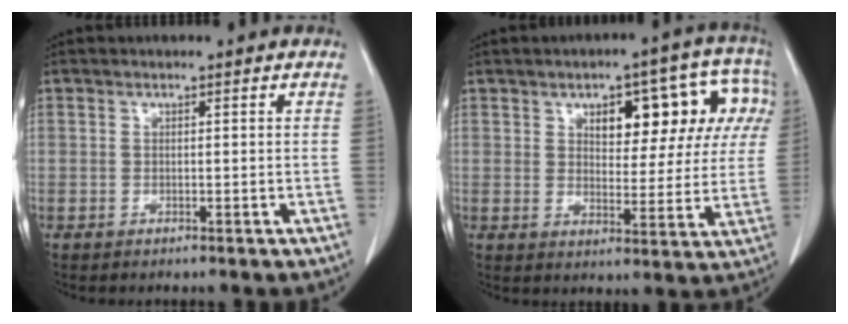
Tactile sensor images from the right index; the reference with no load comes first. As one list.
[{"total": 13.4, "force": [4.9, 5.9, 11.0], "torque": [-0.125, 0.037, 0.064]}]